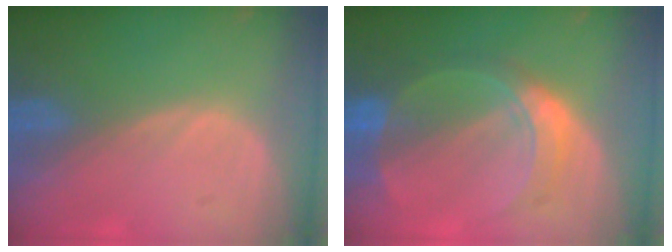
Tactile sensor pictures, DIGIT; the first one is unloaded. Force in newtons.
{"total": 6.7, "press": 6.7, "slide": 0.4}